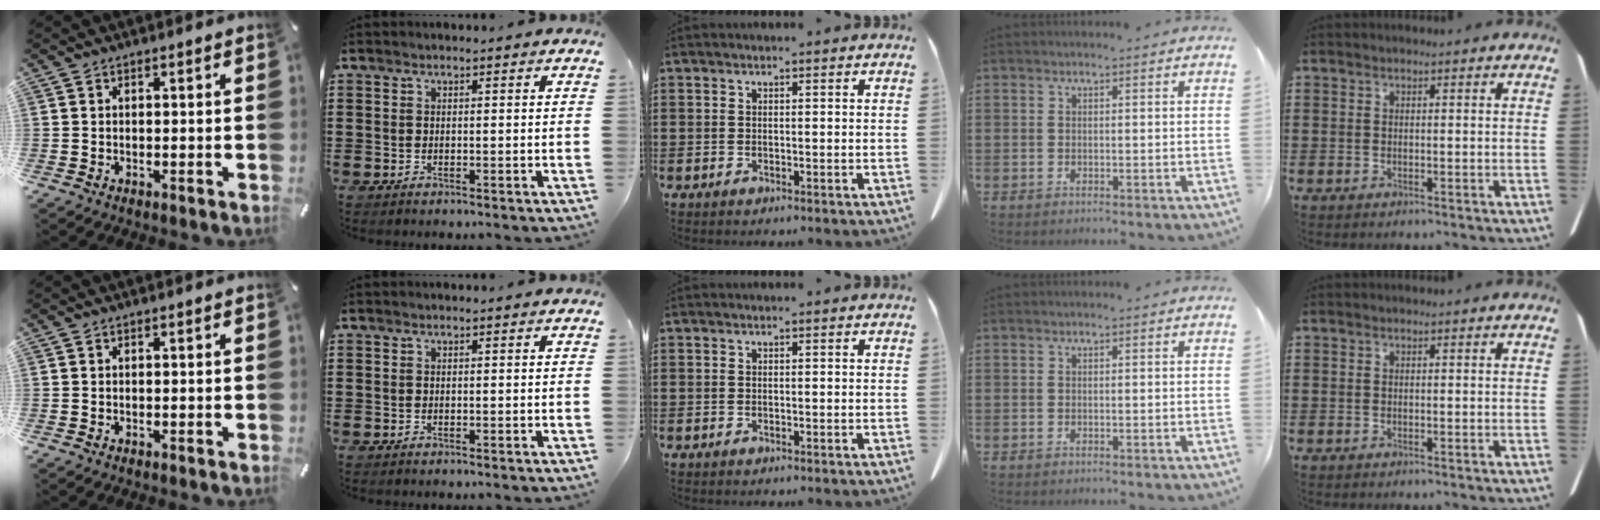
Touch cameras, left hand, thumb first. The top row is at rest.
{}